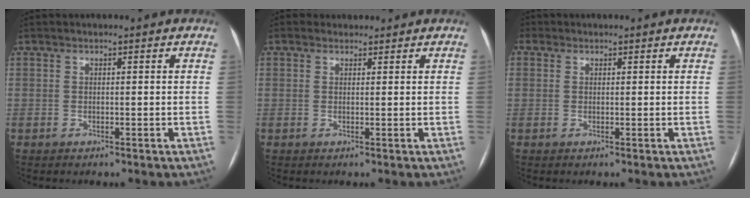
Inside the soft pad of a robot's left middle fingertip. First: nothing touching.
{"total": 1.3, "force": [1.0, 0.7, -0.1], "torque": [0.000, 0.012, 0.013]}
{"total": 2.0, "force": [0.7, 1.8, 0.4], "torque": [-0.004, 0.009, 0.012]}